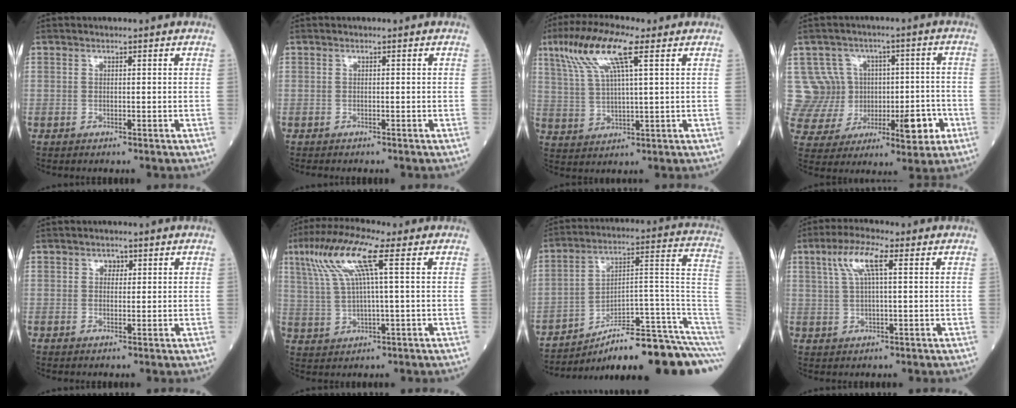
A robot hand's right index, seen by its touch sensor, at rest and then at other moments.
{"total": 0.5, "force": [-0.4, 0.3, 0.0], "torque": [-0.007, 0.002, -0.007]}
{"total": 10.8, "force": [5.5, 1.5, 9.1], "torque": [-0.196, 0.023, 0.110]}
{"total": 11.9, "force": [0.1, 11.2, 4.0], "torque": [-0.070, 0.062, 0.030]}
{"total": 1.3, "force": [0.7, 1.0, 0.5], "torque": [-0.004, 0.001, 0.009]}
{"total": 10.1, "force": [4.2, 0.5, 9.2], "torque": [-0.200, 0.024, 0.085]}
{"total": 19.7, "force": [-14.2, 1.5, 13.7], "torque": [-0.118, 0.058, -0.210]}
{"total": 6.3, "force": [2.5, 1.1, 5.6], "torque": [-0.118, 0.019, 0.051]}